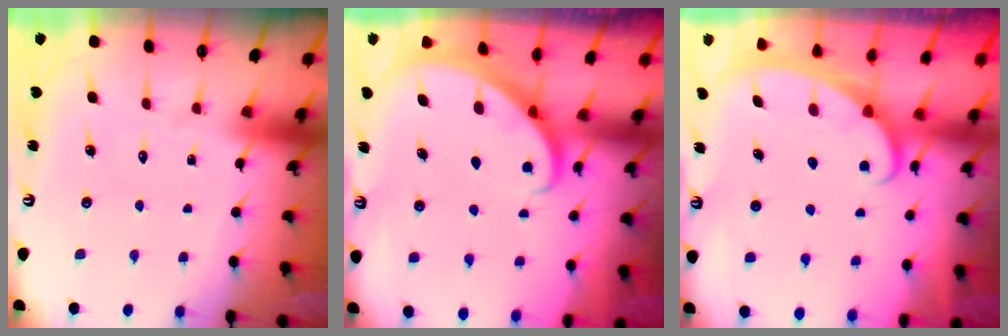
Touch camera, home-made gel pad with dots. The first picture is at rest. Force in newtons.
{"total": 2.9, "press": 2.9, "slide": 0.2}
{"total": 2.5, "press": 2.5, "slide": 0.3}